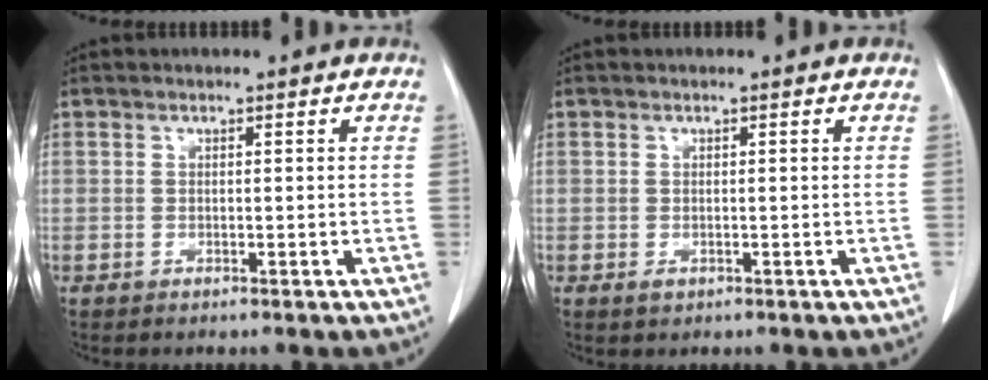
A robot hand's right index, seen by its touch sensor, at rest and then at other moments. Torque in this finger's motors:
{"motor_torque": [-0.17, 0.06, -0.19, -0.08]}